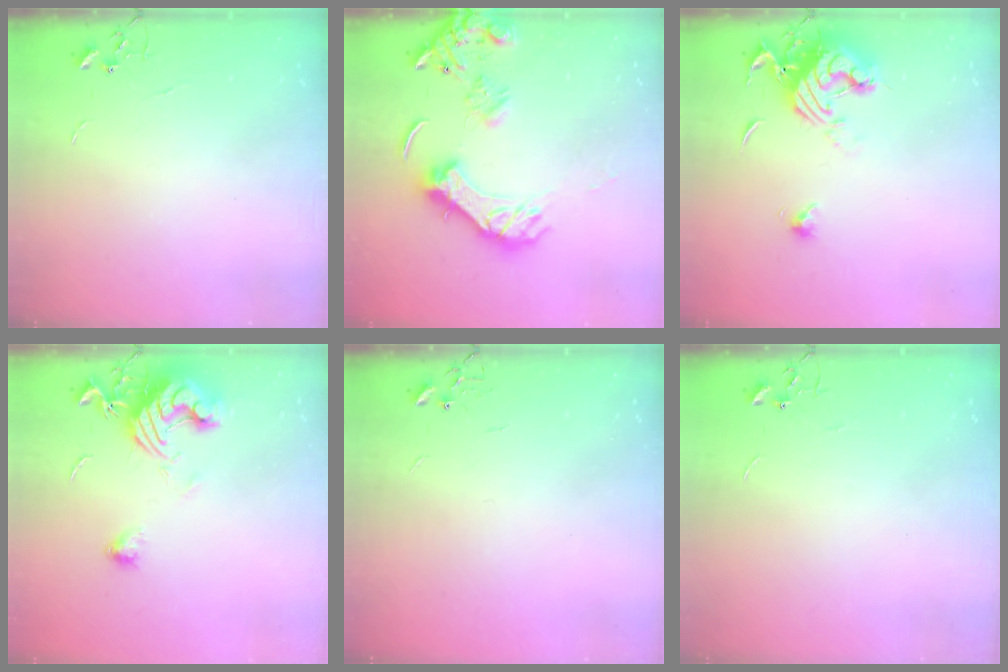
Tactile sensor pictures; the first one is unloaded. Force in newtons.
{"total": 15.8, "press": 15.6, "slide": 2.3}
{"total": 14.0, "press": 14.0, "slide": 1.1}
{"total": 13.5, "press": 13.4, "slide": 1.7}
{"total": 0.0}
{"total": 0.0}